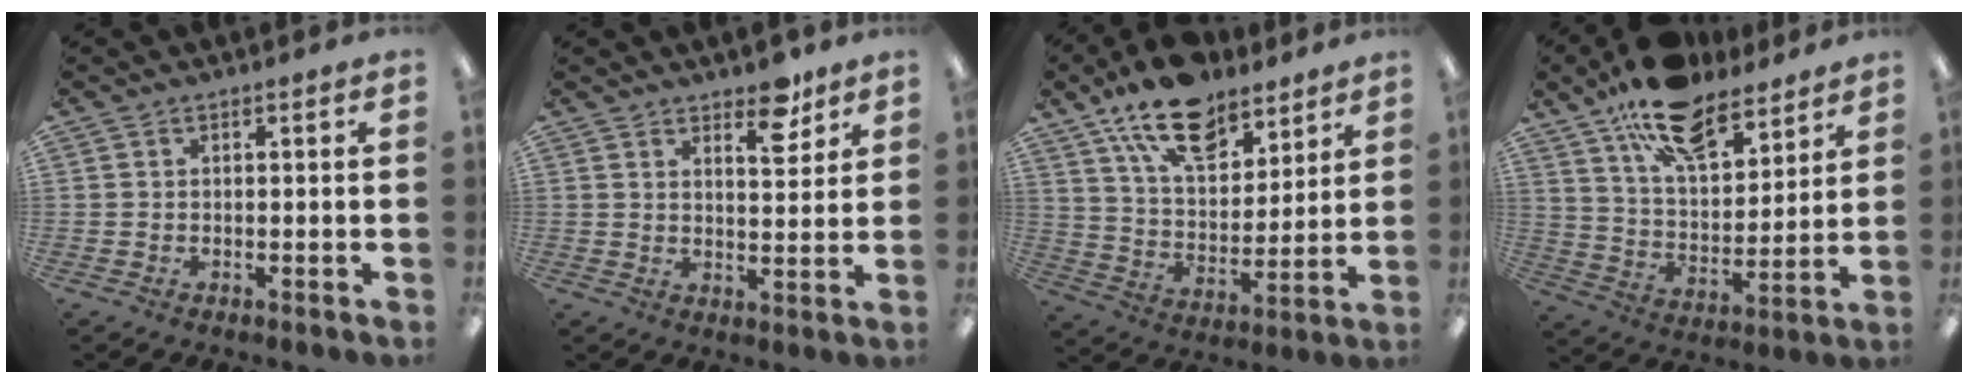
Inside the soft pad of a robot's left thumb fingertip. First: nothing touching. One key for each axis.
{"total": 7.6, "fx": 5.5, "fy": 3.2, "fz": 4.1, "tx": -0.031, "ty": -0.037, "tz": 0.088}
{"total": 17.1, "fx": 12.2, "fy": 8.4, "fz": 8.5, "tx": -0.145, "ty": -0.061, "tz": 0.220}
{"total": 16.6, "fx": 12.4, "fy": 7.2, "fz": 8.3, "tx": -0.141, "ty": -0.066, "tz": 0.221}